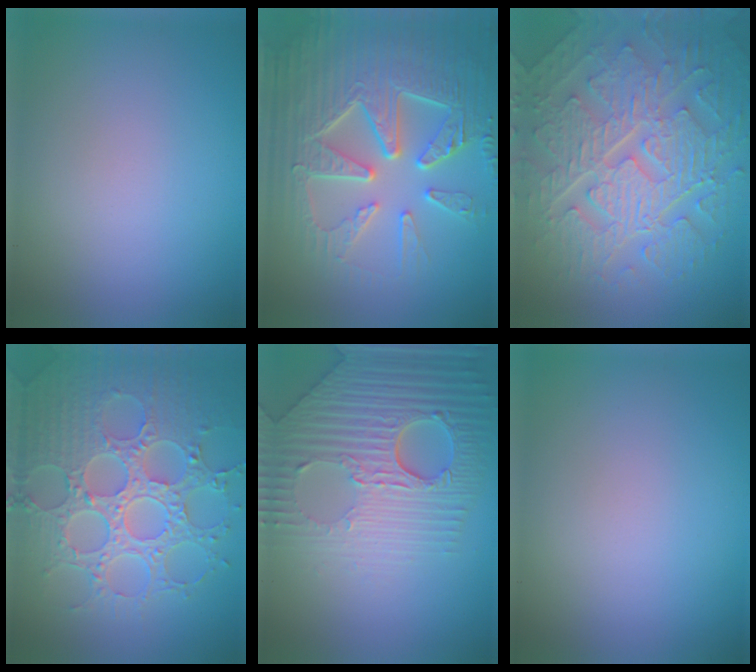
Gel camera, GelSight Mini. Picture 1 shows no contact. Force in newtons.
{"total": 9.1, "press": 6.5, "slide": 6.3}
{"total": 10.2, "press": 7.0, "slide": 7.5}
{"total": 8.7, "press": 6.3, "slide": 6.0}
{"total": 8.7, "press": 6.0, "slide": 6.3}
{"total": 0.0}